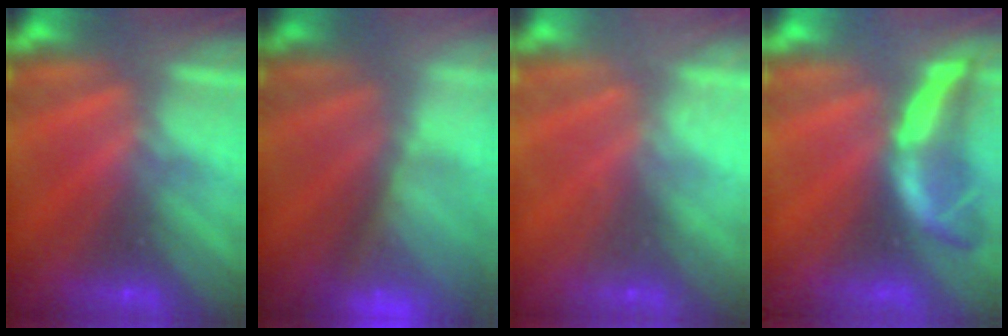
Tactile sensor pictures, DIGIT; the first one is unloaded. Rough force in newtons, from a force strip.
{"total": 6.5}
{"total": 2.4}
{"total": 1.9}